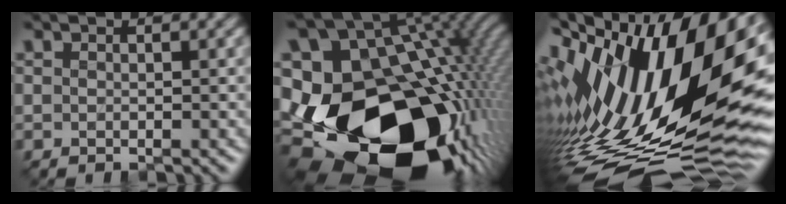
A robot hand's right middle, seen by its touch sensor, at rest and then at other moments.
{"total": 21.9, "force": [-5.4, 15.5, 14.4], "torque": [-0.293, -0.050, -0.055]}
{"total": 19.3, "force": [1.5, 7.9, 17.6], "torque": [-0.321, -0.017, 0.014]}